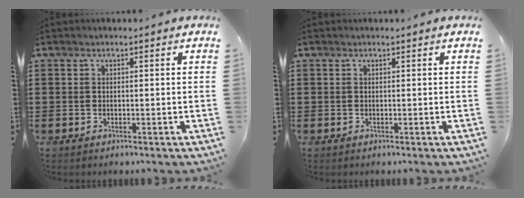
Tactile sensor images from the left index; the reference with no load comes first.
{"total": 0.0}